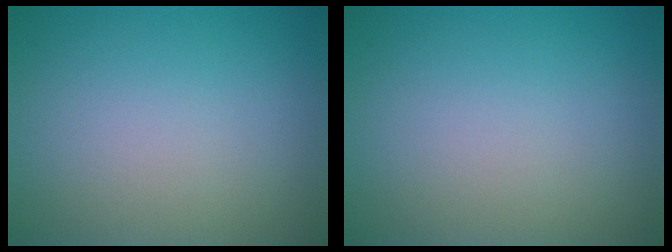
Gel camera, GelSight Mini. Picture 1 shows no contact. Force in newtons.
{"total": 0.0}